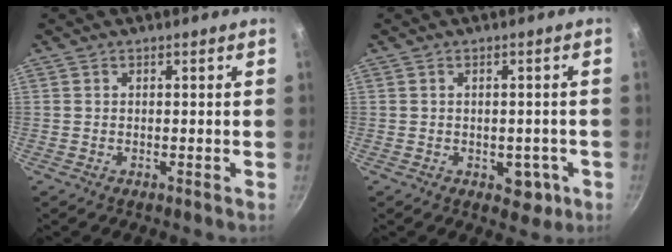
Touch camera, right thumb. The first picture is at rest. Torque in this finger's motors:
{"motor_torque": [0.70, 0.38, 0.53, -0.04, -0.03]}